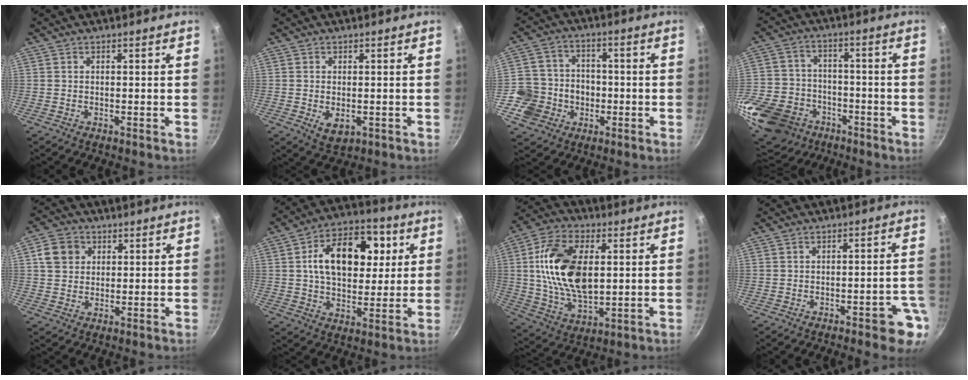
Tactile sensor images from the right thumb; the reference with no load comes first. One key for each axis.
{"total": 4.0, "fx": -0.9, "fy": 2.3, "fz": 3.1, "tx": -0.050, "ty": -0.007, "tz": -0.006}
{"total": 11.6, "fx": -3.1, "fy": 10.6, "fz": 3.8, "tx": -0.038, "ty": 0.029, "tz": -0.051}
{"total": 21.1, "fx": -10.0, "fy": 15.8, "fz": 9.7, "tx": -0.226, "ty": 0.038, "tz": -0.163}
{"total": 6.5, "fx": 1.8, "fy": 5.6, "fz": 2.7, "tx": -0.032, "ty": 0.001, "tz": 0.031}
{"total": 17.8, "fx": 4.1, "fy": 11.2, "fz": 13.3, "tx": -0.178, "ty": 0.009, "tz": 0.063}
{"total": 19.0, "fx": 2.7, "fy": 10.7, "fz": 15.5, "tx": -0.284, "ty": -0.005, "tz": 0.053}
{"total": 8.4, "fx": -4.0, "fy": 2.2, "fz": 7.0, "tx": -0.070, "ty": 0.028, "tz": -0.045}